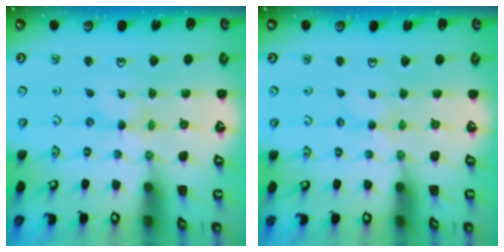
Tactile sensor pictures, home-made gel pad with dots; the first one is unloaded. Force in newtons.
{"total": 2.7, "press": 2.6, "slide": 0.4}